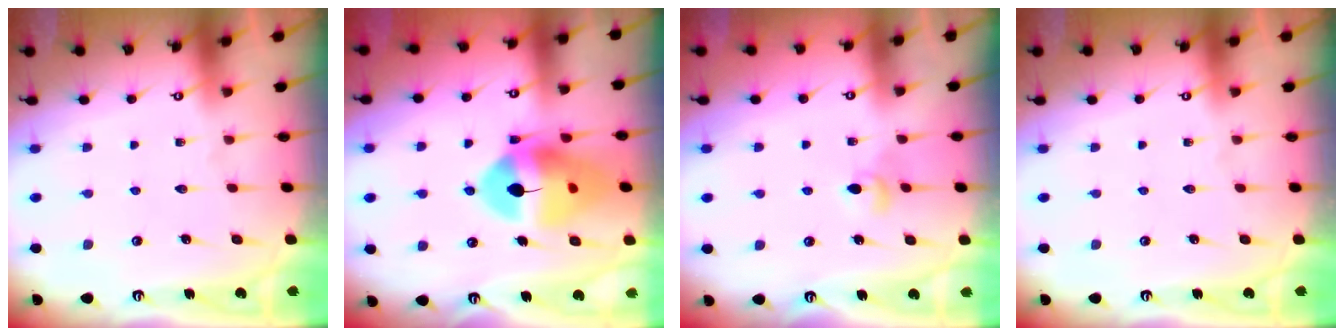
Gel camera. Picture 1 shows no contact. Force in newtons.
{"total": 15.2, "press": 15.1, "slide": 2.1}
{"total": 4.2, "press": 4.2, "slide": 0.6}
{"total": 0.0}